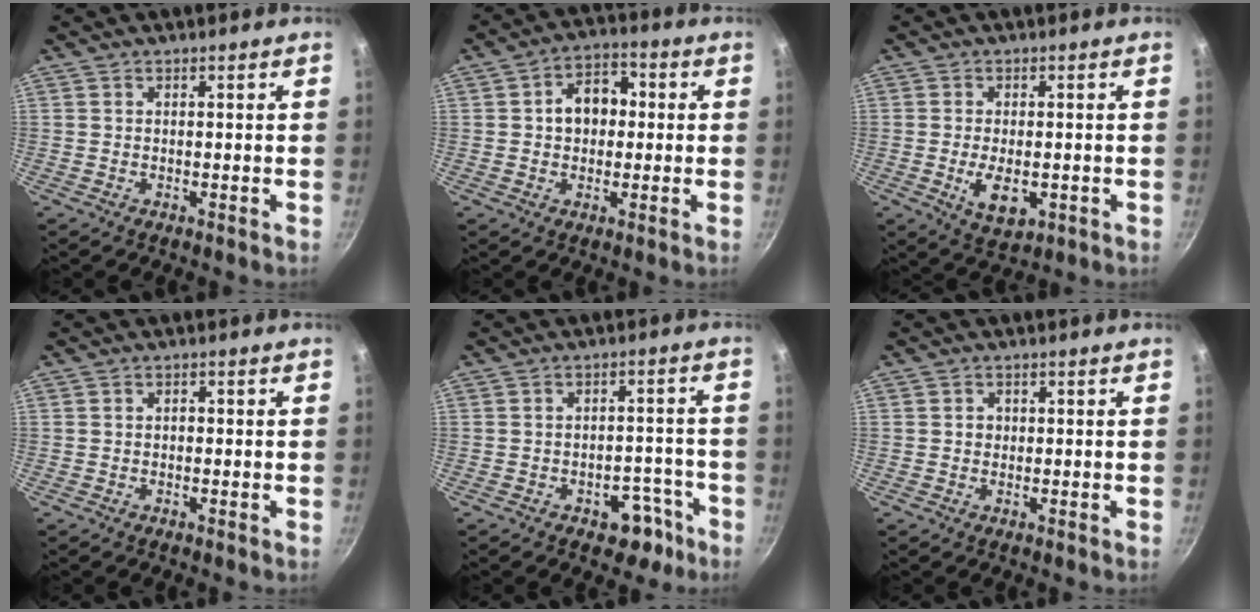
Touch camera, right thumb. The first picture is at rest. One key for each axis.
{"total": 8.2, "fx": 0.7, "fy": 5.9, "fz": 5.6, "tx": -0.061, "ty": 0.020, "tz": 0.002}
{"total": 6.3, "fx": -1.4, "fy": 3.4, "fz": 5.1, "tx": -0.083, "ty": -0.006, "tz": -0.015}
{"total": 1.0, "fx": -0.1, "fy": 0.8, "fz": 0.7, "tx": -0.005, "ty": 0.005, "tz": -0.005}
{"total": 7.1, "fx": -4.1, "fy": 4.3, "fz": 3.7, "tx": -0.020, "ty": 0.044, "tz": -0.052}
{"total": 1.4, "fx": 0.0, "fy": 1.3, "fz": 0.5, "tx": -0.001, "ty": 0.004, "tz": -0.001}